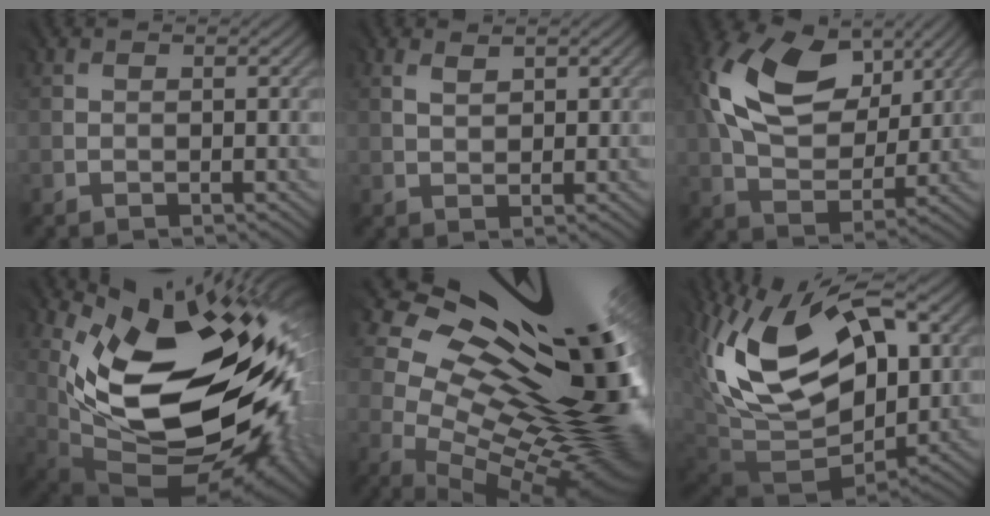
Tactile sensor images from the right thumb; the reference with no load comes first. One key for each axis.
{"total": 1.6, "fx": 1.1, "fy": 0.9, "fz": 0.7, "tx": -0.020, "ty": 0.000, "tz": 0.023}
{"total": 14.9, "fx": 5.7, "fy": 9.3, "fz": 10.1, "tx": -0.226, "ty": 0.016, "tz": 0.105}
{"total": 19.7, "fx": 2.5, "fy": 10.4, "fz": 16.5, "tx": -0.237, "ty": -0.011, "tz": 0.058}
{"total": 19.2, "fx": 4.7, "fy": 9.8, "fz": 15.8, "tx": -0.206, "ty": -0.009, "tz": 0.108}
{"total": 17.6, "fx": 5.6, "fy": 10.7, "fz": 12.8, "tx": -0.255, "ty": 0.003, "tz": 0.110}